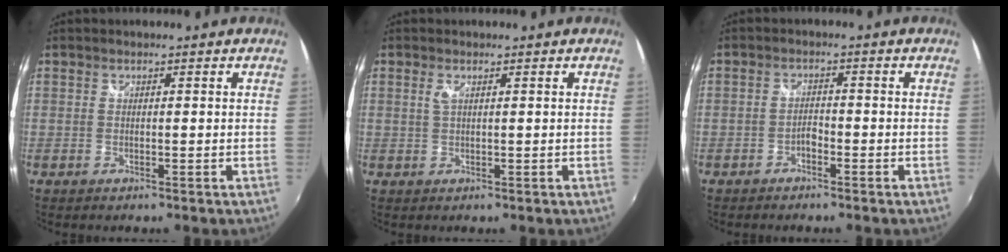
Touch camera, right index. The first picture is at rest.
{"total": 1.1, "force": [0.5, 0.2, 1.0], "torque": [-0.019, 0.000, 0.008]}
{"total": 1.8, "force": [-1.5, 0.7, 0.8], "torque": [-0.015, 0.001, -0.027]}